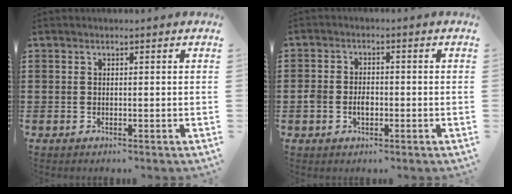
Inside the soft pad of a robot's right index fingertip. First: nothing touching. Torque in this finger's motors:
{"motor_torque": [1.64, -0.16, 0.44, 0.10]}